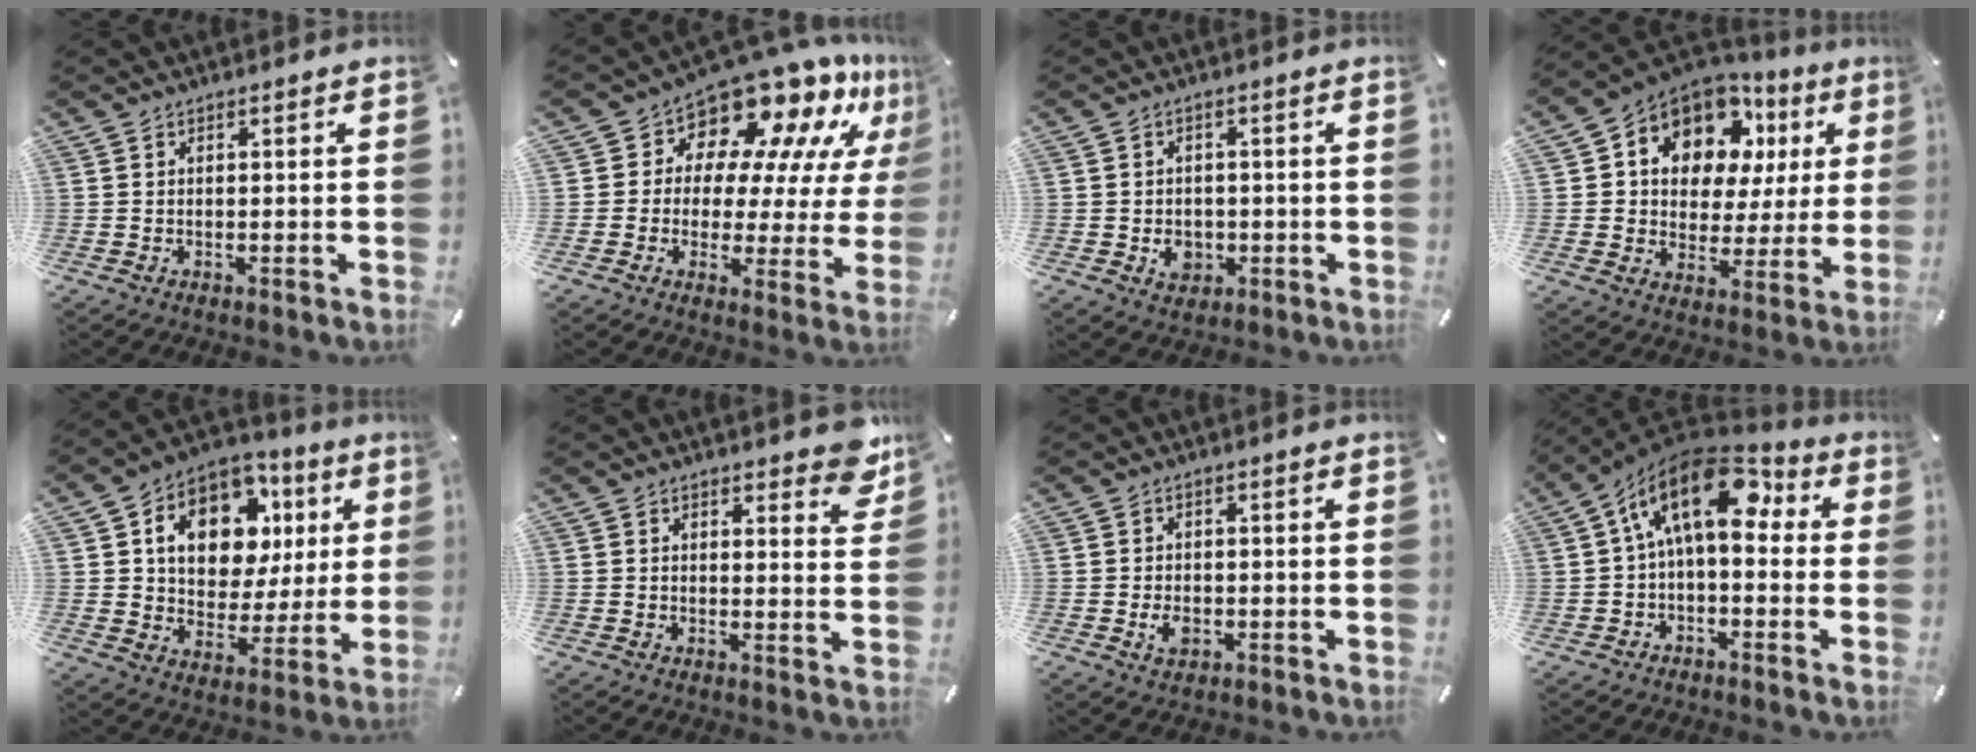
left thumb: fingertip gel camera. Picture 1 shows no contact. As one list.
[{"total": 13.0, "force": [10.8, 6.3, 3.7], "torque": [-0.064, -0.106, 0.179]}, {"total": 4.5, "force": [-1.2, 3.9, 1.8], "torque": [-0.020, -0.002, -0.021]}, {"total": 12.1, "force": [6.6, 9.1, 4.5], "torque": [-0.096, -0.043, 0.124]}, {"total": 15.2, "force": [6.0, 11.0, 8.6], "torque": [-0.146, -0.017, 0.113]}, {"total": 5.5, "force": [4.1, 2.6, 2.6], "torque": [-0.022, -0.024, 0.069]}, {"total": 3.1, "force": [-0.8, 2.3, 1.9], "torque": [-0.041, 0.001, -0.014]}, {"total": 16.1, "force": [4.2, 8.7, 12.9], "torque": [-0.225, -0.017, 0.064]}]